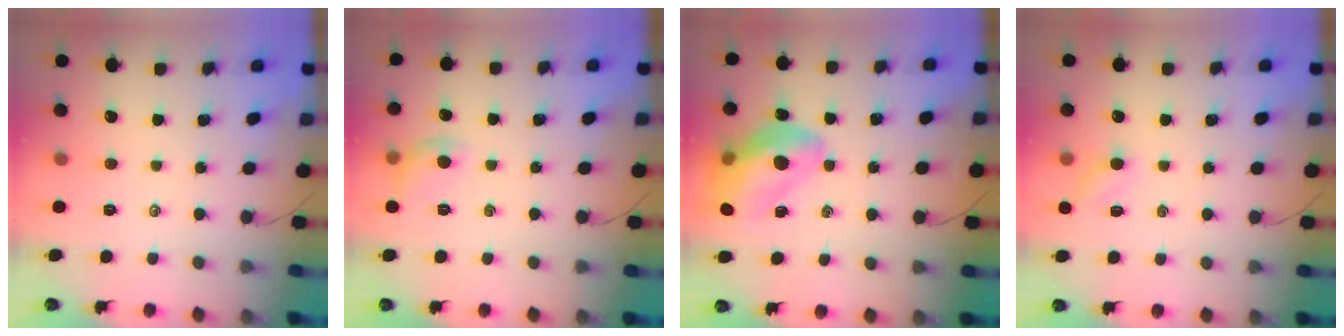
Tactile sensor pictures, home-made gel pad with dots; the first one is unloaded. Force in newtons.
{"total": 7.0, "press": 6.9, "slide": 1.3}
{"total": 17.0, "press": 16.6, "slide": 3.7}
{"total": 5.2, "press": 5.1, "slide": 0.9}